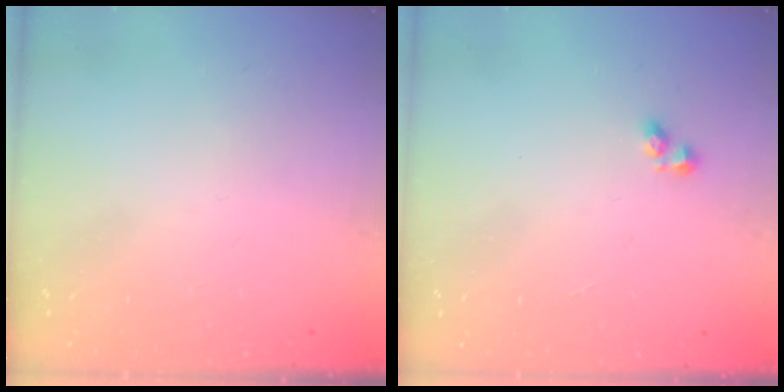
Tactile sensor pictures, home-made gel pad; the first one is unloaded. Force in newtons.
{"total": 2.4, "press": 2.3, "slide": 0.6}